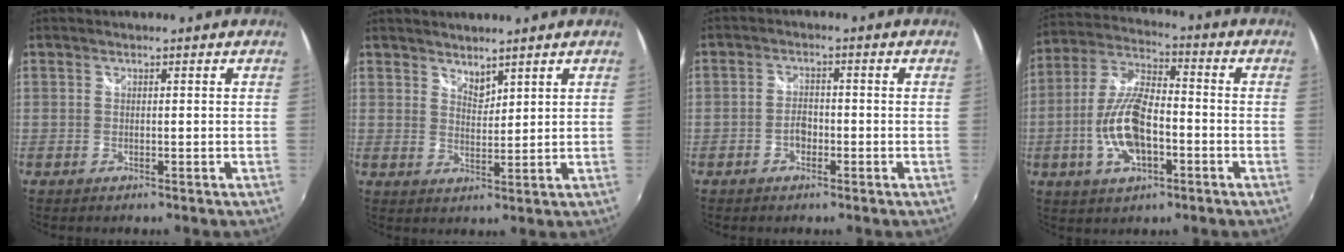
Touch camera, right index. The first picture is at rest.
{"total": 3.0, "force": [2.8, 0.9, 0.8], "torque": [-0.009, -0.001, 0.049]}
{"total": 2.9, "force": [-1.2, 1.8, 1.8], "torque": [-0.033, 0.004, -0.024]}
{"total": 13.1, "force": [-3.6, 5.8, 11.2], "torque": [-0.237, 0.004, -0.067]}